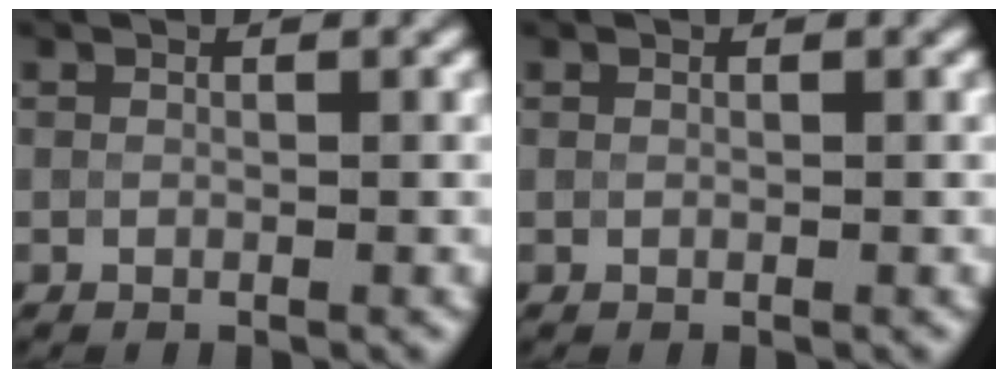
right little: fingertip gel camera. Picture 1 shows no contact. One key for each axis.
{"total": 0.0}